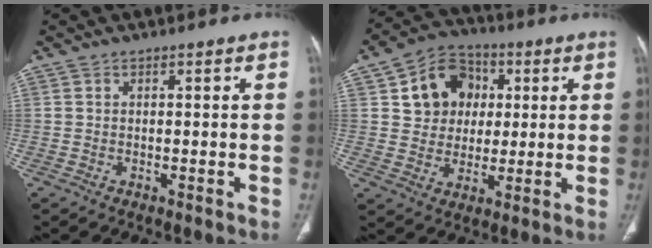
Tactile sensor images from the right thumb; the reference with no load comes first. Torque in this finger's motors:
{"motor_torque": [-0.26, 0.67, 0.17, -0.01, 0.08]}